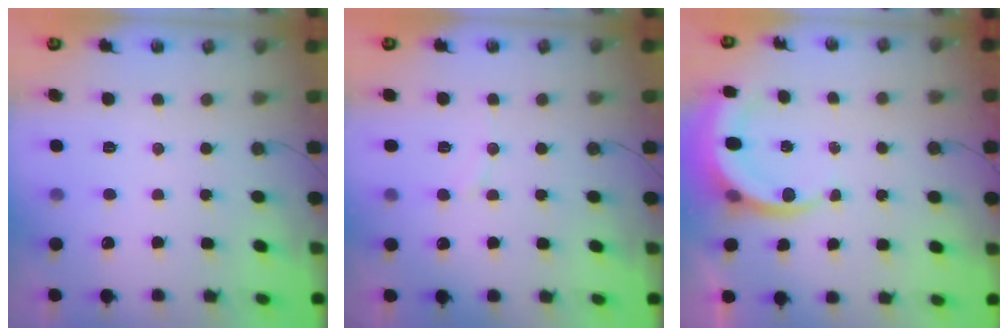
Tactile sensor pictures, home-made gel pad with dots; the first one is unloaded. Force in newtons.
{"total": 5.3, "press": 5.2, "slide": 0.7}
{"total": 5.3, "press": 5.2, "slide": 0.4}